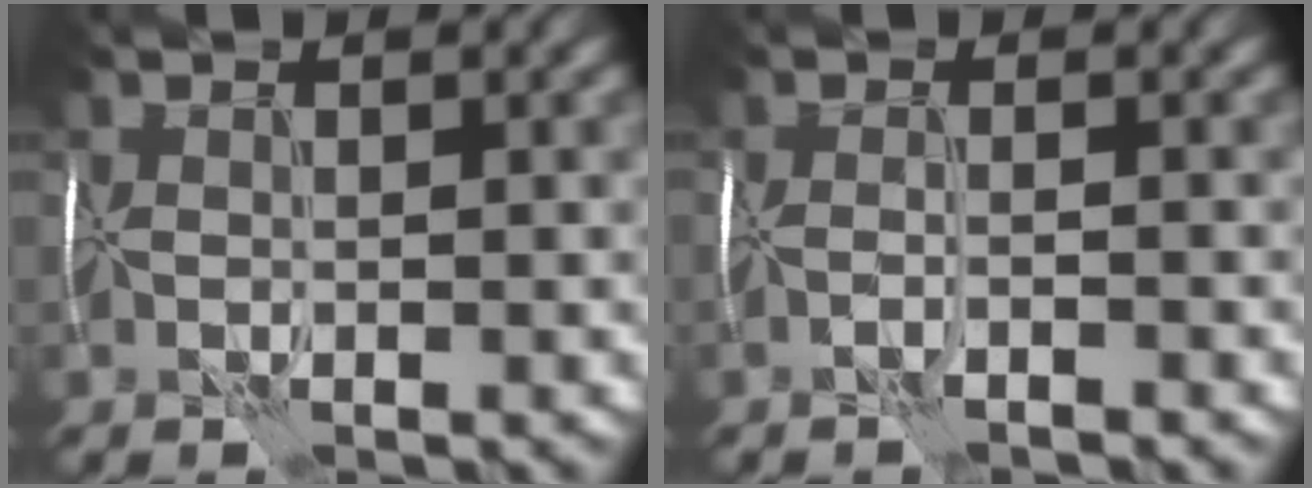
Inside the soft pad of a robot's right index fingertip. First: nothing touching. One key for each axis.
{"total": 1.2, "fx": -0.9, "fy": 0.0, "fz": 0.7, "tx": -0.008, "ty": -0.001, "tz": -0.024}